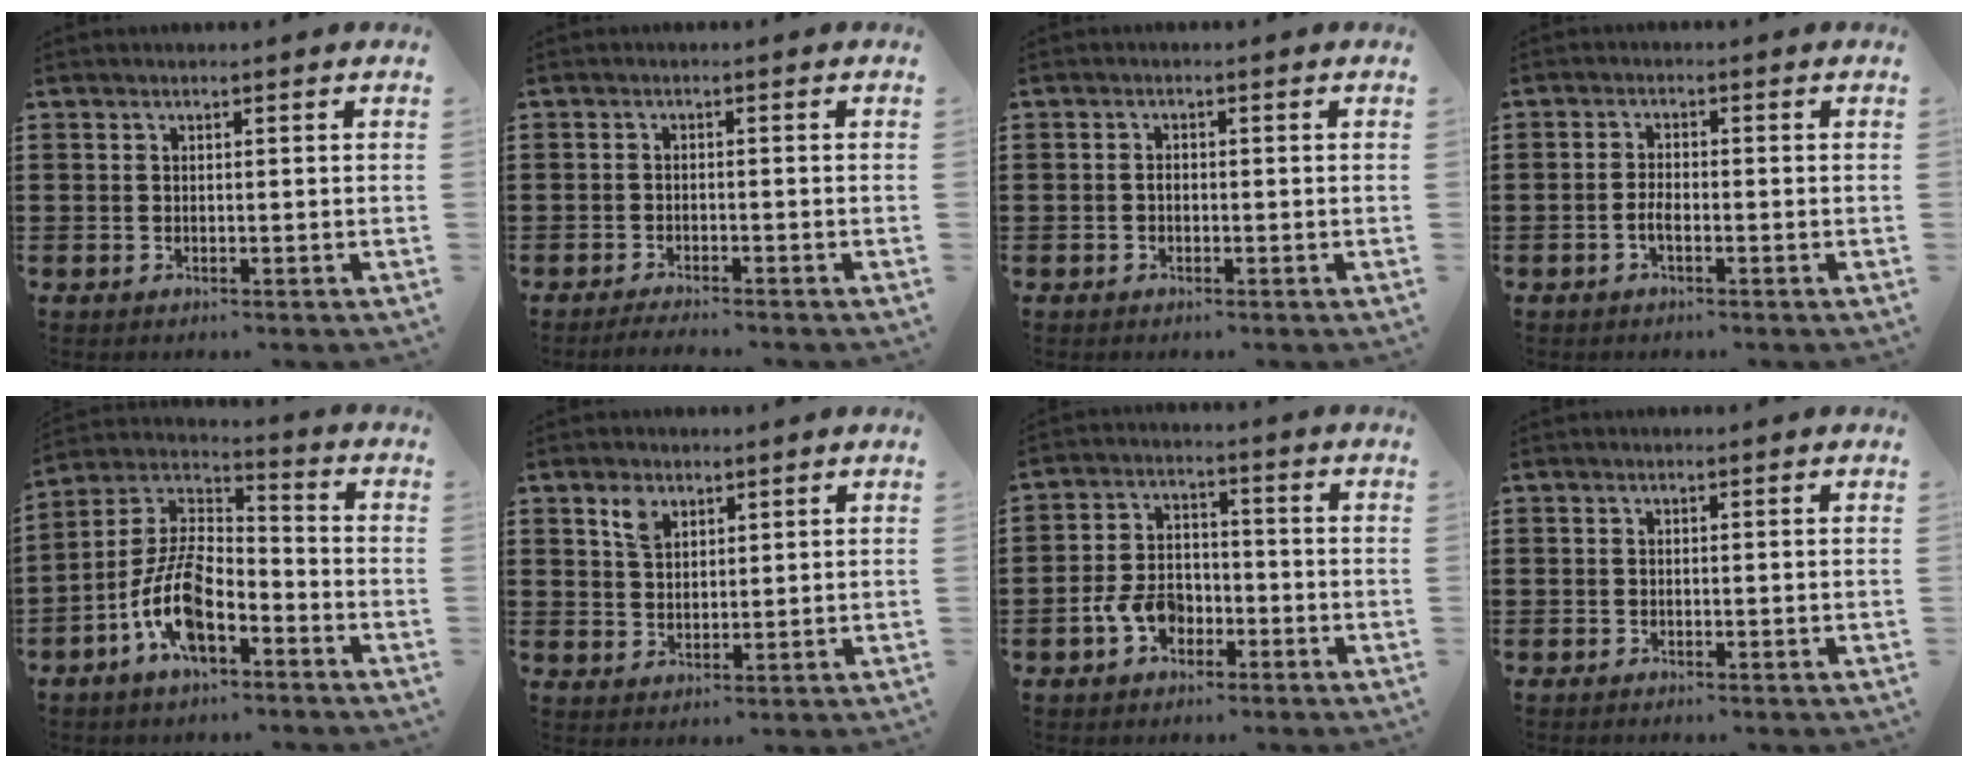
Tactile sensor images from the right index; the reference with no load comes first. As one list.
[{"total": 1.8, "force": [-1.7, -0.3, 0.4], "torque": [-0.008, -0.001, -0.034]}, {"total": 1.2, "force": [-0.2, 0.6, 0.9], "torque": [-0.020, 0.000, -0.004]}, {"total": 2.1, "force": [-0.9, 0.8, 1.8], "torque": [-0.041, 0.000, -0.019]}, {"total": 10.6, "force": [-5.2, 4.7, 8.0], "torque": [-0.194, -0.007, -0.107]}, {"total": 3.7, "force": [2.4, 2.2, 1.8], "torque": [-0.037, 0.004, 0.043]}, {"total": 6.2, "force": [-2.7, 4.2, 3.6], "torque": [-0.086, 0.005, -0.051]}, {"total": 0.0}]